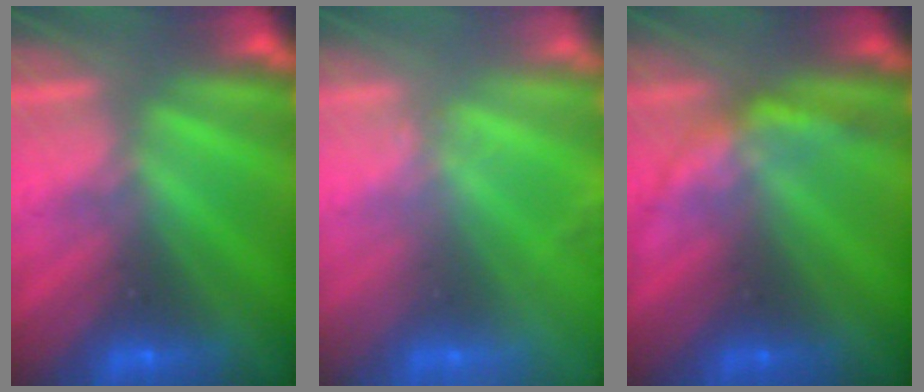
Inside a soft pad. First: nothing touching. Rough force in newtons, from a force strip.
{"total": 2.6}
{"total": 2.2}